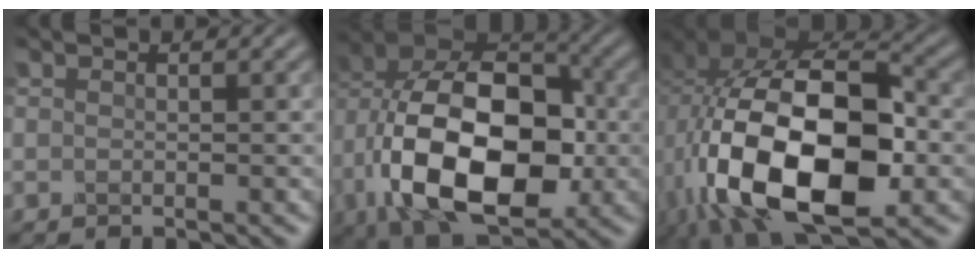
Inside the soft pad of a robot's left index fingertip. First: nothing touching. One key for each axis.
{"total": 15.3, "fx": -2.9, "fy": 9.4, "fz": 11.7, "tx": -0.194, "ty": 0.001, "tz": -0.059}
{"total": 18.4, "fx": -4.5, "fy": 10.6, "fz": 14.4, "tx": -0.285, "ty": -0.025, "tz": -0.071}